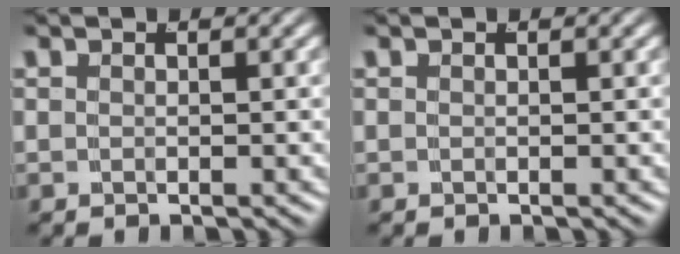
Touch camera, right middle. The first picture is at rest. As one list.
[{"total": 0.0}]